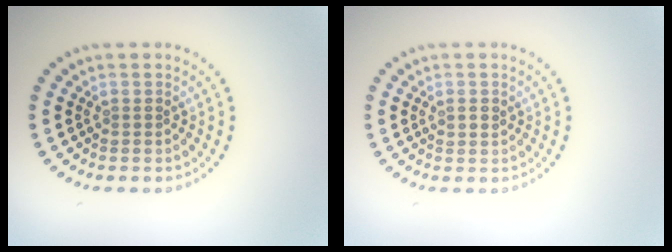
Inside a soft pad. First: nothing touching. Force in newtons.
{"total": 1.1, "press": 1.0, "slide": 0.5}